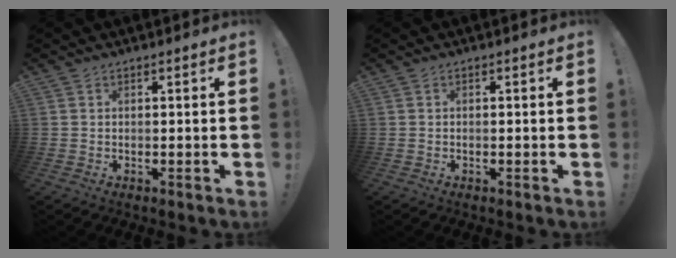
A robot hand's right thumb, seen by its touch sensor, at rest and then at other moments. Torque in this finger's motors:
{"motor_torque": [-0.05, 0.09, 0.10, -0.02, 0.00]}